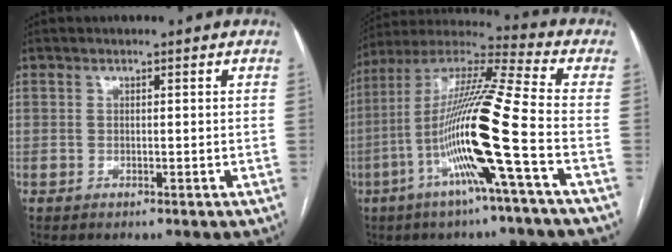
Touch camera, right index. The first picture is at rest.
{"total": 17.6, "force": [-5.3, -1.4, 16.7], "torque": [-0.324, -0.005, -0.112]}